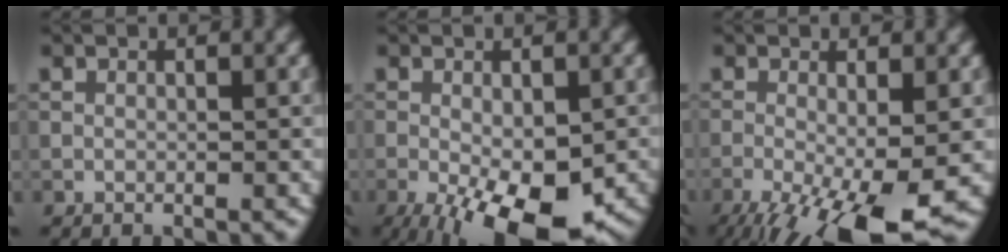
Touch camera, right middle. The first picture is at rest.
{"total": 10.6, "force": [-4.5, 4.2, 8.7], "torque": [-0.149, -0.028, -0.054]}
{"total": 10.2, "force": [-4.7, 2.8, 8.6], "torque": [-0.156, -0.027, -0.080]}